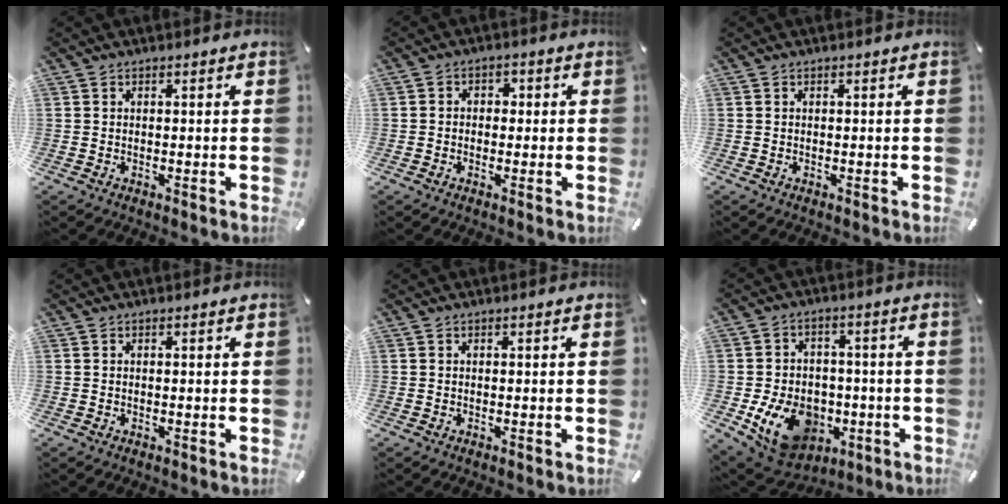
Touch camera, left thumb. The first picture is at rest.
{"total": 2.7, "force": [-1.1, 2.3, 1.0], "torque": [-0.019, 0.012, -0.024]}
{"total": 0.0}
{"total": 0.0}
{"total": 0.0}
{"total": 14.7, "force": [-4.5, 11.2, 8.3], "torque": [-0.152, 0.025, -0.068]}